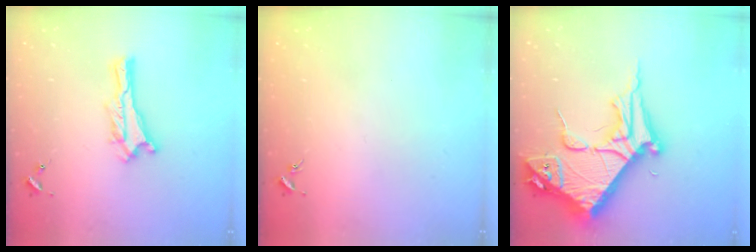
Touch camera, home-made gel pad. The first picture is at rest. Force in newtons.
{"total": 0.0}
{"total": 10.6, "press": 10.6, "slide": 1.1}